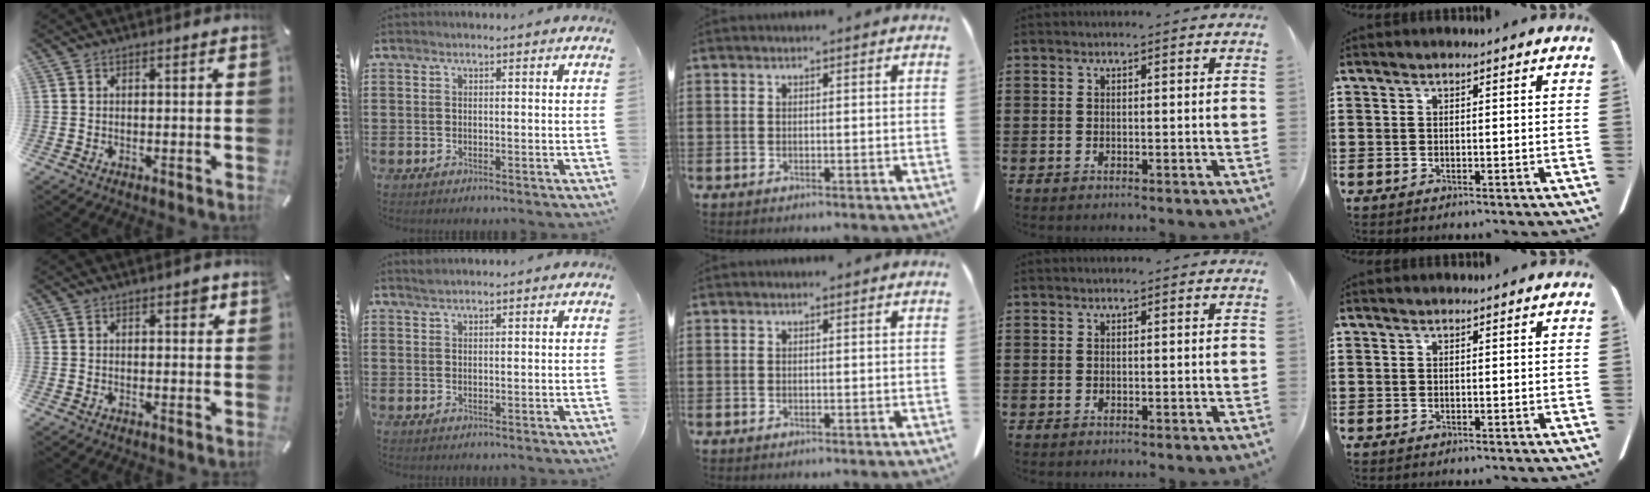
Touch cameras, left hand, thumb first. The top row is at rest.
{"thumb": {"total": 2.0, "force": [0.8, 1.1, 1.4], "torque": [-0.007, -0.004, 0.008]}, "index": {"total": 1.0, "force": [0.9, 0.0, 0.3], "torque": [-0.007, 0.000, 0.017]}}